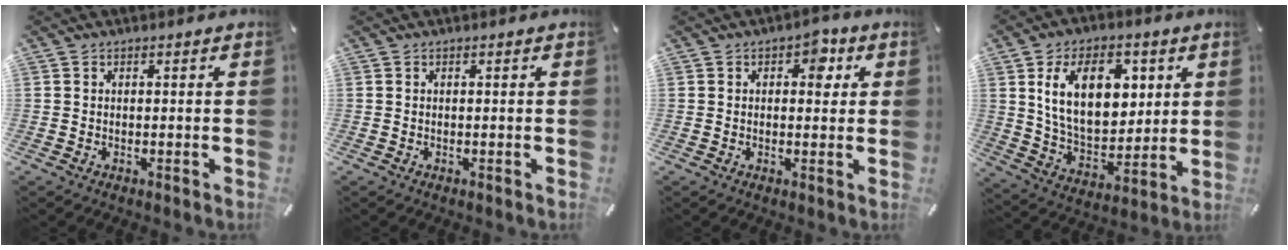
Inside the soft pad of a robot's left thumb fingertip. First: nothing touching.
{"total": 0.0}
{"total": 4.9, "force": [1.6, 3.2, 3.4], "torque": [-0.025, -0.008, 0.015]}
{"total": 16.9, "force": [5.8, 11.0, 11.4], "torque": [-0.188, -0.003, 0.106]}